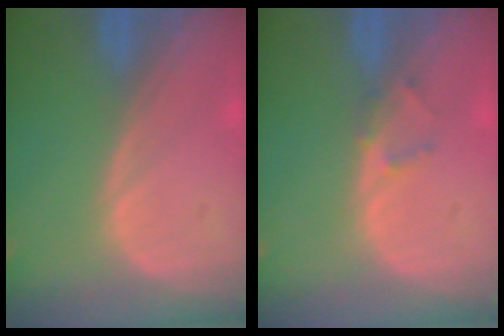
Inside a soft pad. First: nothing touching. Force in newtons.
{"total": 1.3, "press": 1.1, "slide": 0.8}